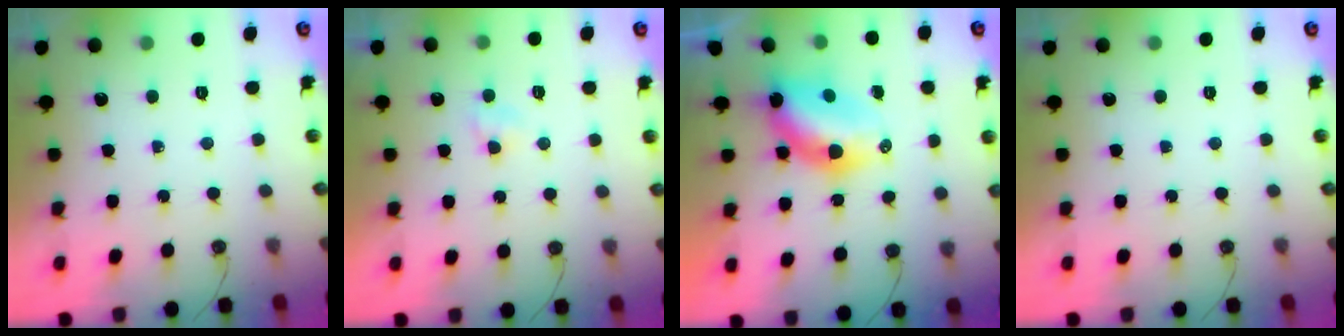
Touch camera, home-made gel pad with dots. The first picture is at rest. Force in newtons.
{"total": 2.7, "press": 2.7, "slide": 0.4}
{"total": 7.7, "press": 7.7, "slide": 0.5}
{"total": 0.0}